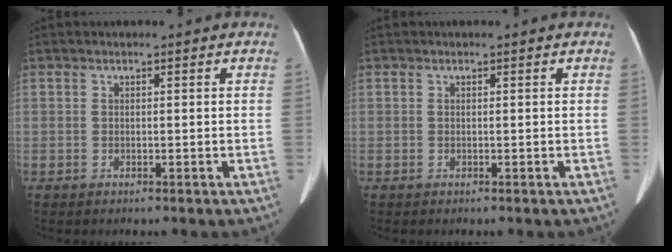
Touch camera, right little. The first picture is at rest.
{"total": 0.0}